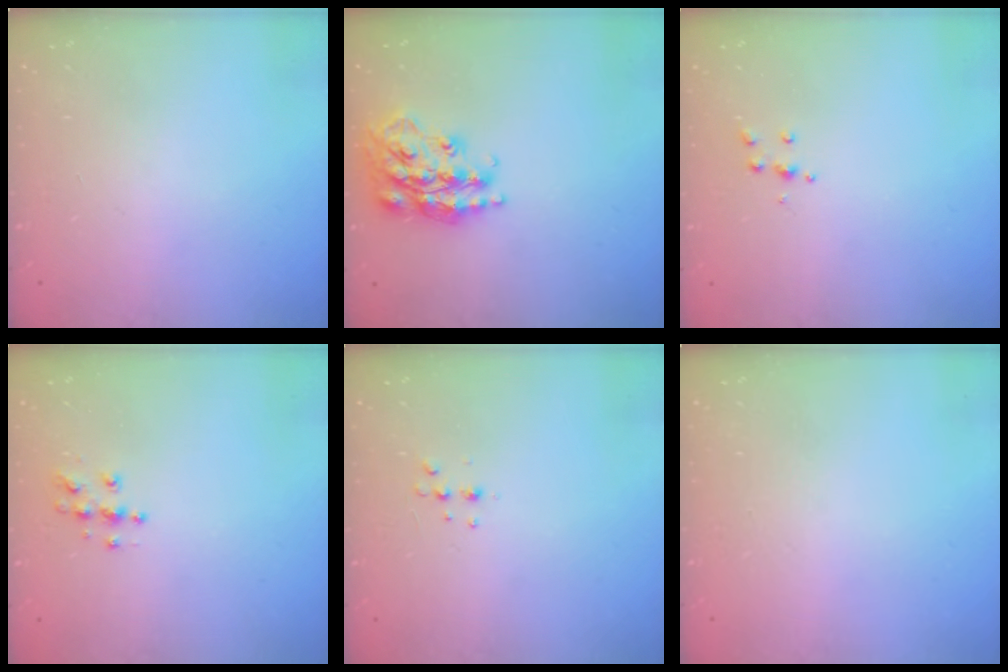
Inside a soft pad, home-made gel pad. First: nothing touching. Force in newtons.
{"total": 19.2, "press": 19.2, "slide": 1.3}
{"total": 3.9, "press": 3.8, "slide": 0.4}
{"total": 5.4, "press": 5.4, "slide": 0.4}
{"total": 4.1, "press": 3.9, "slide": 1.3}
{"total": 0.0}